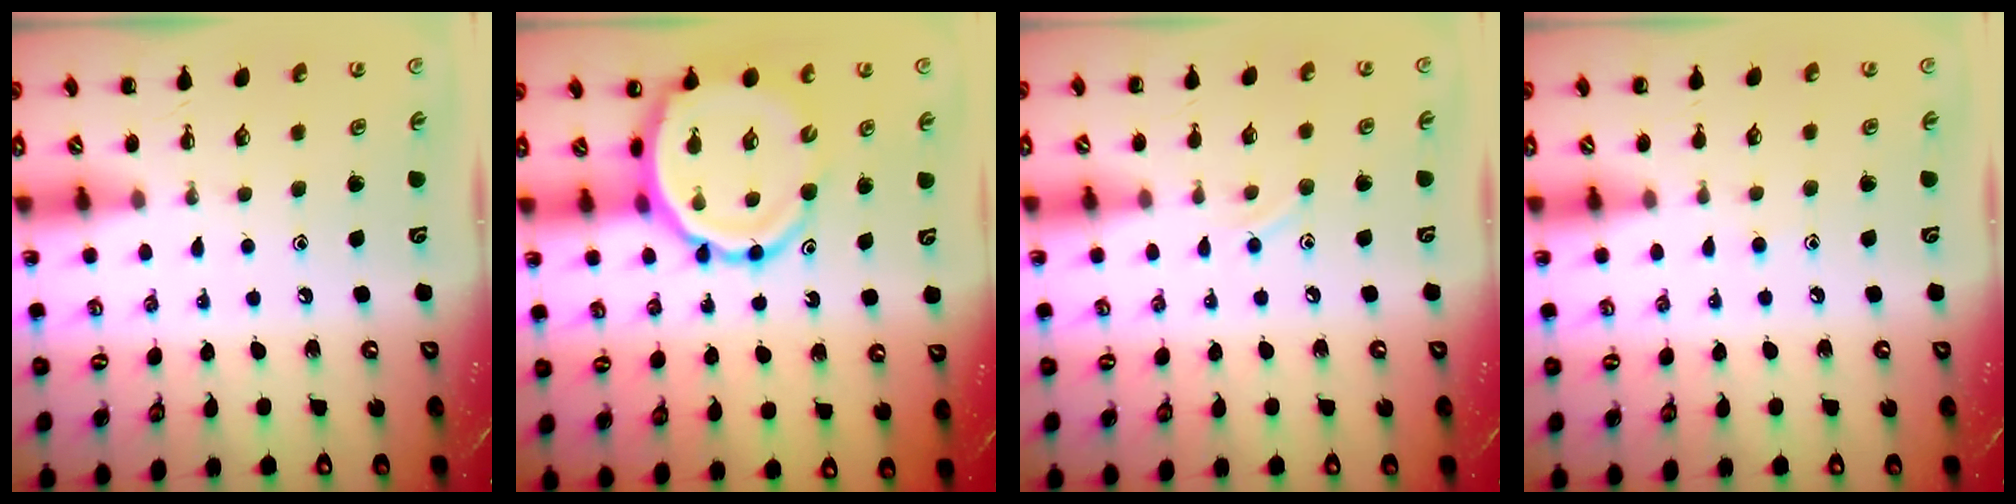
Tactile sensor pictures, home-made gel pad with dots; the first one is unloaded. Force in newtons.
{"total": 12.0, "press": 11.4, "slide": 3.7}
{"total": 6.8, "press": 6.6, "slide": 1.7}
{"total": 4.6, "press": 4.3, "slide": 1.7}